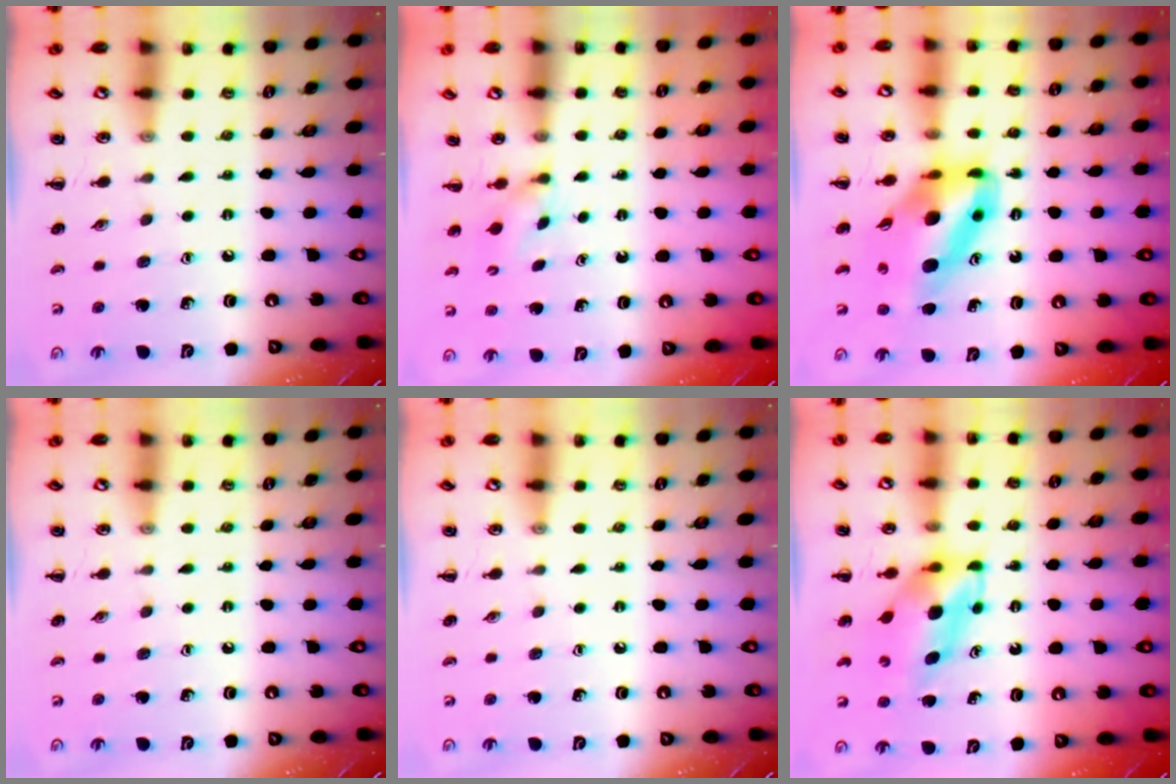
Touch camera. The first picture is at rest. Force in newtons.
{"total": 1.8, "press": 1.5, "slide": 0.9}
{"total": 11.8, "press": 11.2, "slide": 3.6}
{"total": 0.0}
{"total": 0.0}
{"total": 5.4, "press": 5.3, "slide": 0.9}